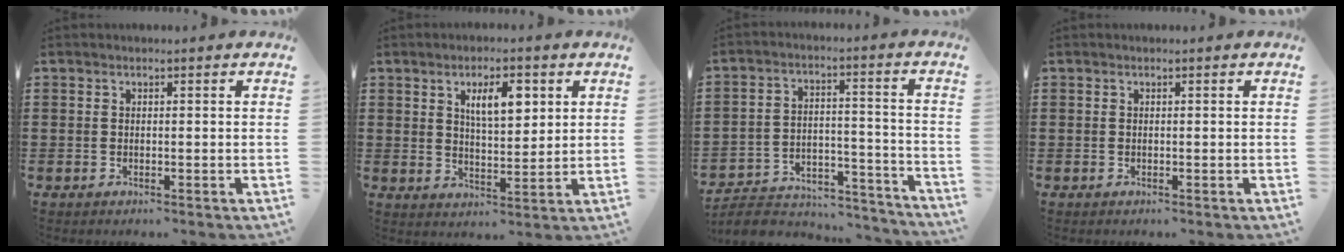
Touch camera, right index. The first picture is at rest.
{"total": 6.5, "force": [2.7, 2.5, 5.3], "torque": [-0.087, 0.000, 0.039]}
{"total": 6.6, "force": [-6.2, 1.4, 1.7], "torque": [-0.033, 0.011, -0.124]}
{"total": 0.0}